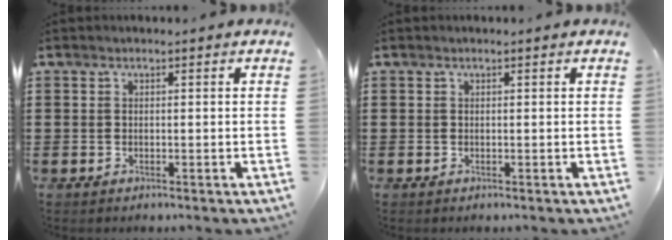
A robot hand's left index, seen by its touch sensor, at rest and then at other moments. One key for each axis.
{"total": 0.0}